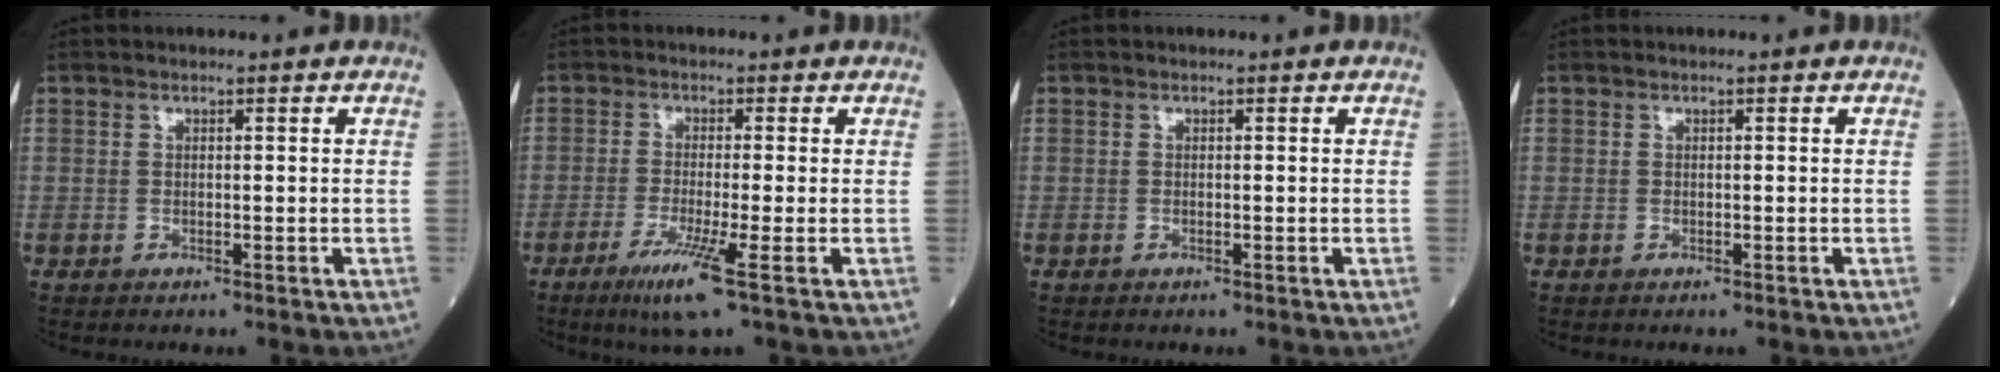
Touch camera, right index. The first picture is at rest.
{"total": 6.0, "force": [-3.1, -0.9, 5.0], "torque": [-0.095, -0.021, -0.061]}
{"total": 0.0}
{"total": 0.0}